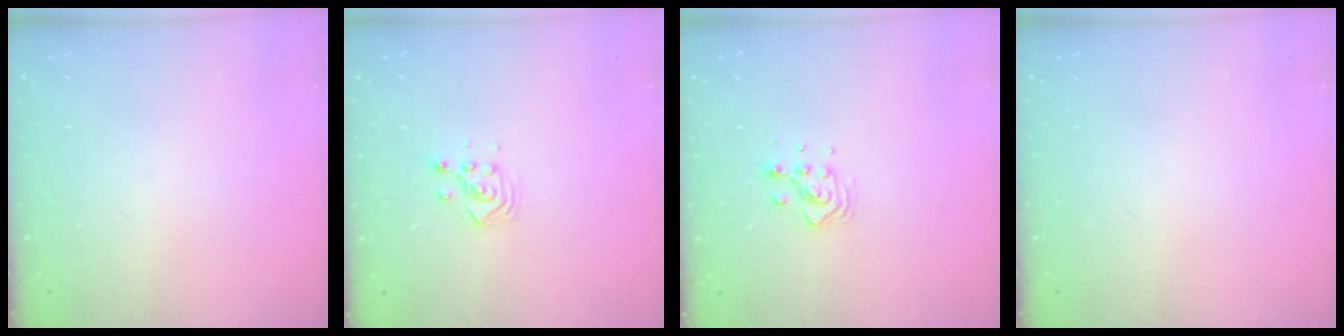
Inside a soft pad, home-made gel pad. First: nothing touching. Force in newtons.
{"total": 3.5, "press": 3.5, "slide": 0.4}
{"total": 5.1, "press": 5.1, "slide": 0.1}
{"total": 0.0}